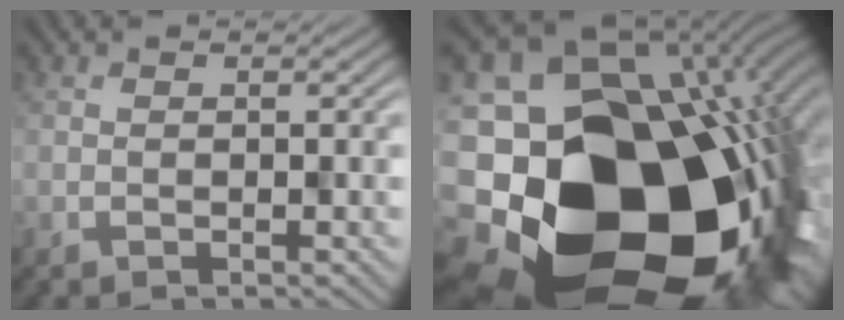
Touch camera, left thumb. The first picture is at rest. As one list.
[{"total": 22.4, "force": [-7.5, 17.5, 11.7], "torque": [-0.191, -0.075, -0.120]}]